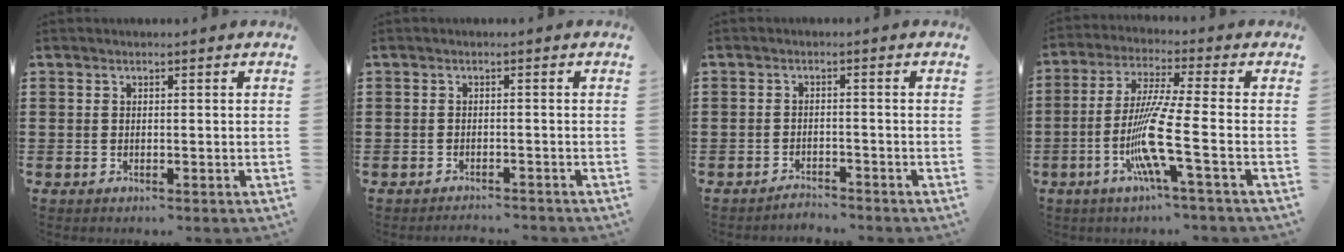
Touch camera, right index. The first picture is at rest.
{"total": 1.6, "force": [-1.6, 0.1, -0.2], "torque": [0.000, 0.003, -0.036]}
{"total": 2.1, "force": [-2.1, 0.1, -0.2], "torque": [-0.003, 0.004, -0.045]}
{"total": 10.7, "force": [-3.4, 0.0, 10.1], "torque": [-0.213, -0.019, -0.072]}